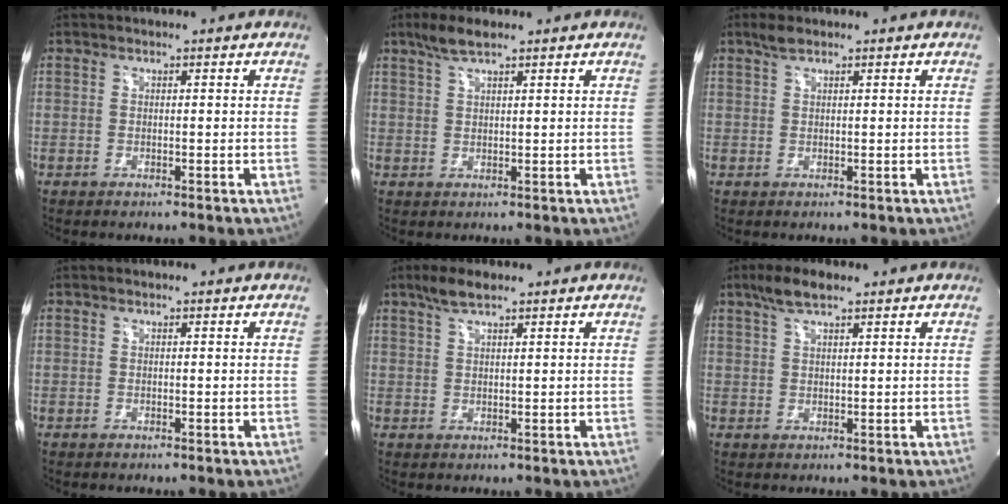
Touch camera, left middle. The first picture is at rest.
{"total": 3.7, "force": [2.8, 0.6, 2.5], "torque": [-0.057, 0.011, 0.057]}
{"total": 1.7, "force": [1.3, 0.4, 1.0], "torque": [-0.025, 0.010, 0.028]}
{"total": 0.0}
{"total": 3.5, "force": [2.6, 0.6, 2.3], "torque": [-0.053, 0.010, 0.053]}
{"total": 4.4, "force": [3.1, 1.0, 3.0], "torque": [-0.067, 0.015, 0.060]}